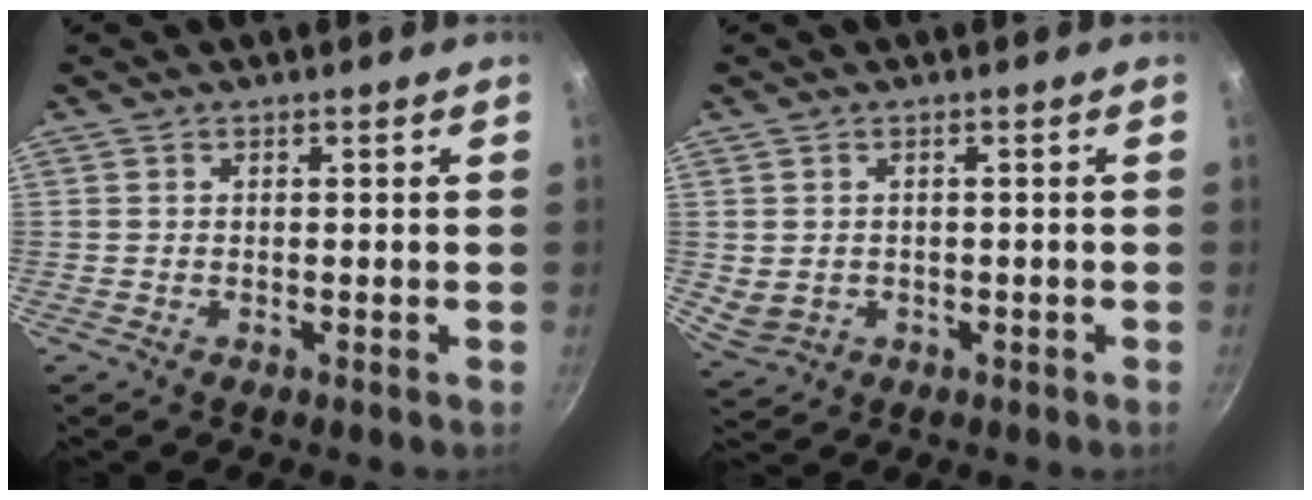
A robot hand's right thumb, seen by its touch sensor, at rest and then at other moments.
{"total": 3.5, "force": [-0.2, 3.0, 1.9], "torque": [-0.031, 0.003, 0.013]}